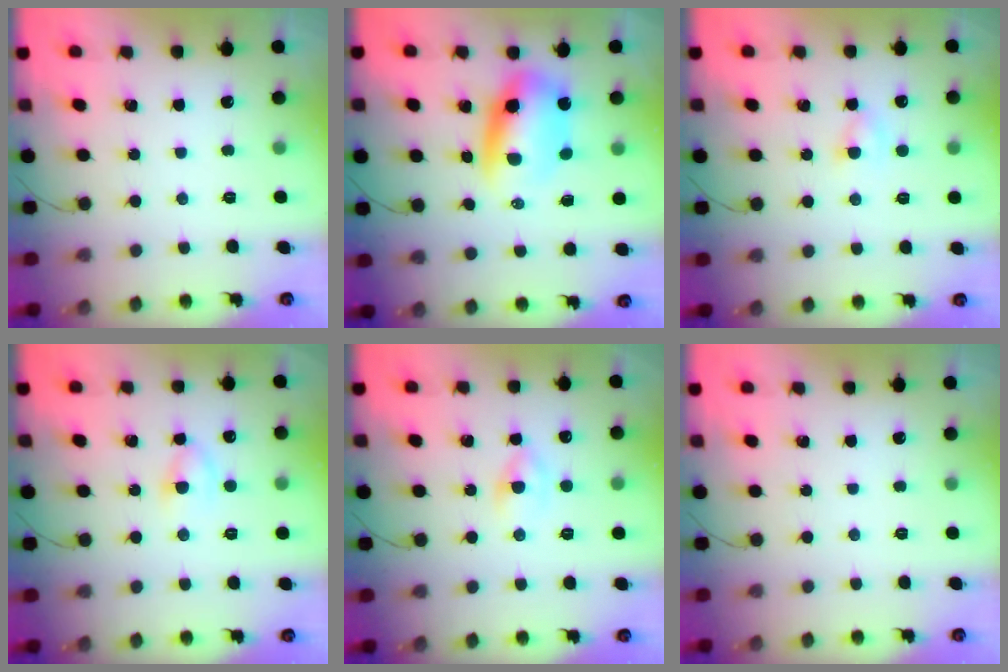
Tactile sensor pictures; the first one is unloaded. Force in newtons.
{"total": 9.2, "press": 8.9, "slide": 2.5}
{"total": 1.7, "press": 1.6, "slide": 0.5}
{"total": 4.3, "press": 4.0, "slide": 1.5}
{"total": 2.2, "press": 1.9, "slide": 1.1}
{"total": 0.0}